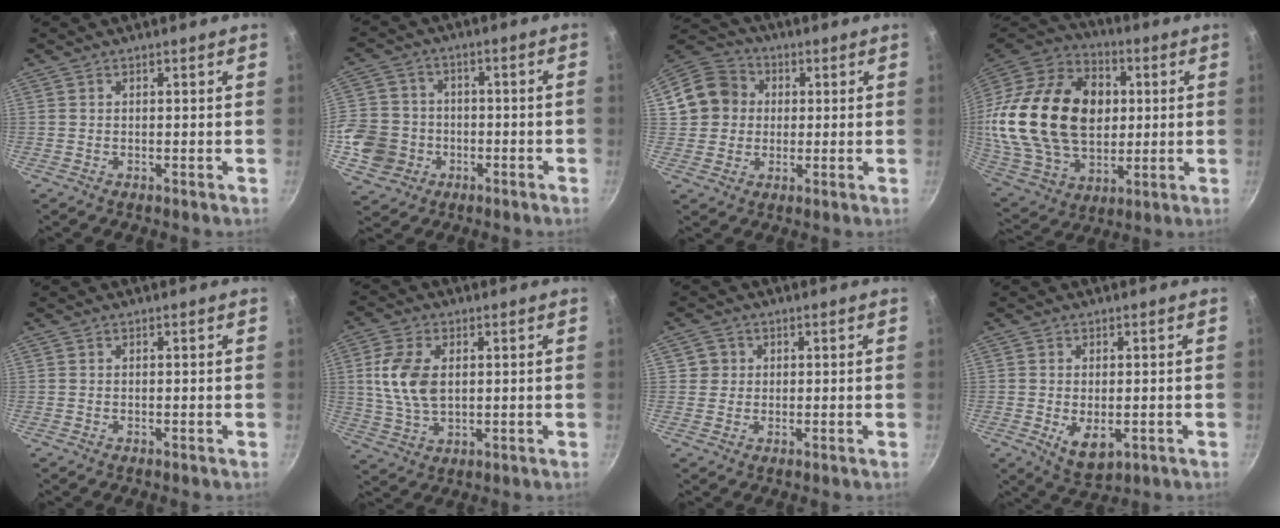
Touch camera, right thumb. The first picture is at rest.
{"total": 12.4, "force": [-3.7, 10.9, 4.6], "torque": [-0.082, 0.036, -0.070]}
{"total": 11.4, "force": [1.6, 10.5, 4.1], "torque": [-0.045, 0.025, 0.017]}
{"total": 32.3, "force": [3.5, 22.2, 23.2], "torque": [-0.419, 0.011, 0.066]}
{"total": 0.0}
{"total": 10.0, "force": [1.6, 6.1, 7.8], "torque": [-0.149, -0.008, 0.032]}
{"total": 2.8, "force": [0.5, 2.8, 0.4], "torque": [0.012, 0.008, 0.004]}
{"total": 6.0, "force": [-1.2, 3.4, 4.8], "torque": [-0.076, -0.015, -0.008]}